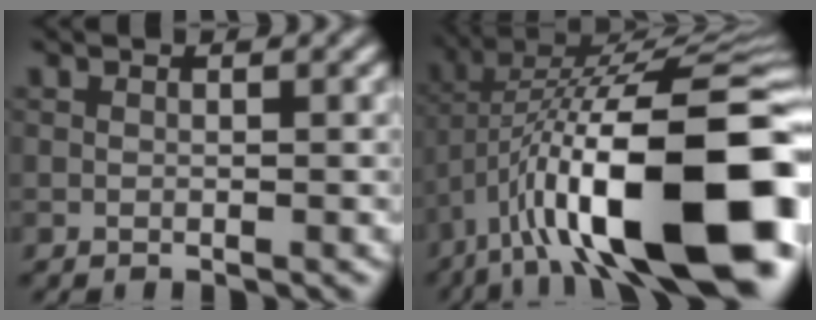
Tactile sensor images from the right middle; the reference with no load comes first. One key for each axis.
{"total": 18.3, "fx": -5.4, "fy": 6.6, "fz": 16.2, "tx": -0.271, "ty": 0.037, "tz": -0.091}